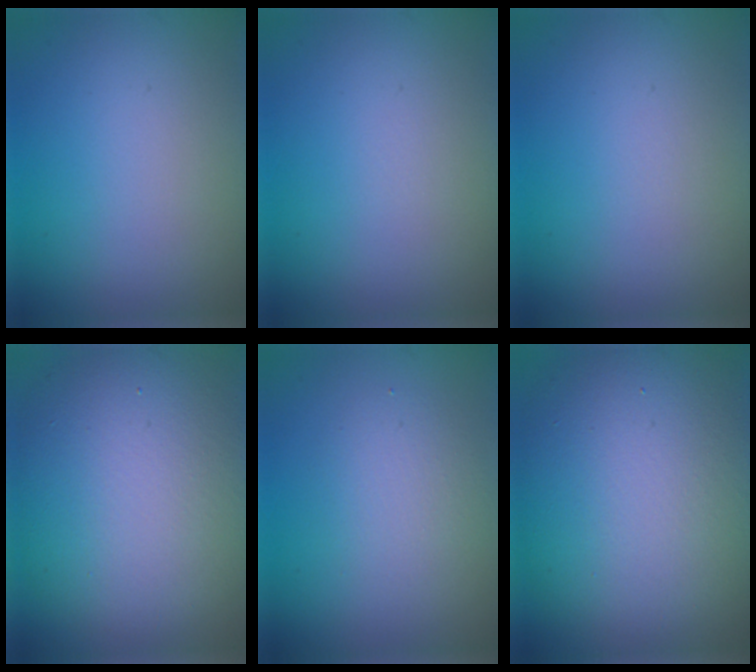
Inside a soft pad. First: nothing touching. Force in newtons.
{"total": 0.0}
{"total": 0.0}
{"total": 12.7, "press": 12.7, "slide": 0.6}
{"total": 2.6, "press": 2.6, "slide": 0.2}
{"total": 14.1, "press": 14.1, "slide": 0.8}